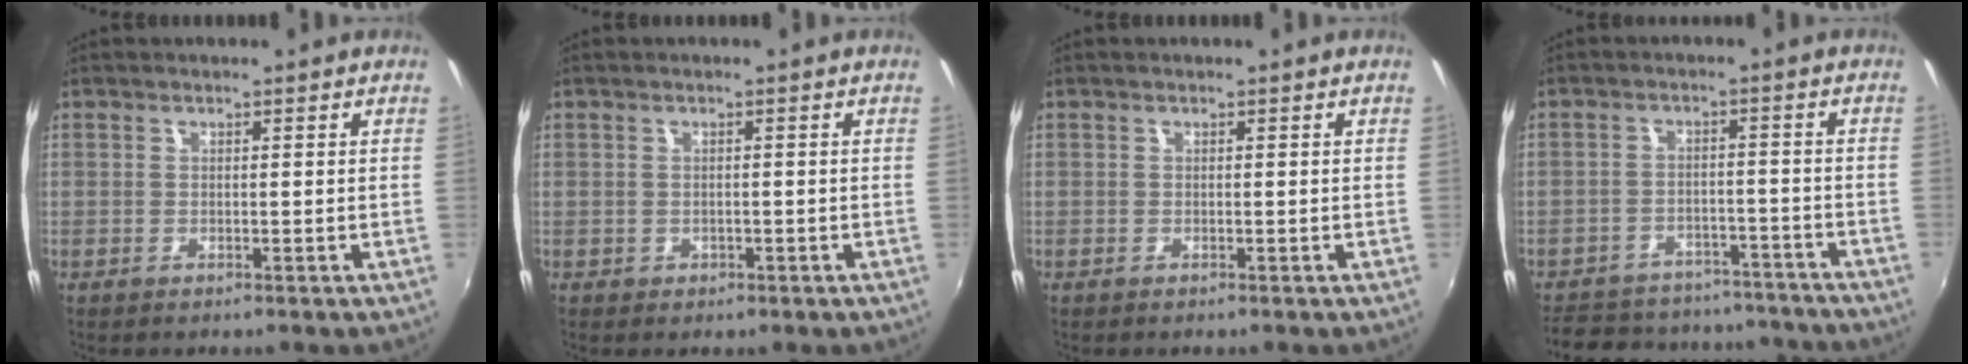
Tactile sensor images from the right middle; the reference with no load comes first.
{"total": 1.3, "force": [-0.5, 1.1, 0.4], "torque": [-0.007, -0.001, -0.003]}
{"total": 0.0}
{"total": 20.6, "force": [-17.5, 8.4, 6.9], "torque": [-0.157, 0.035, -0.218]}